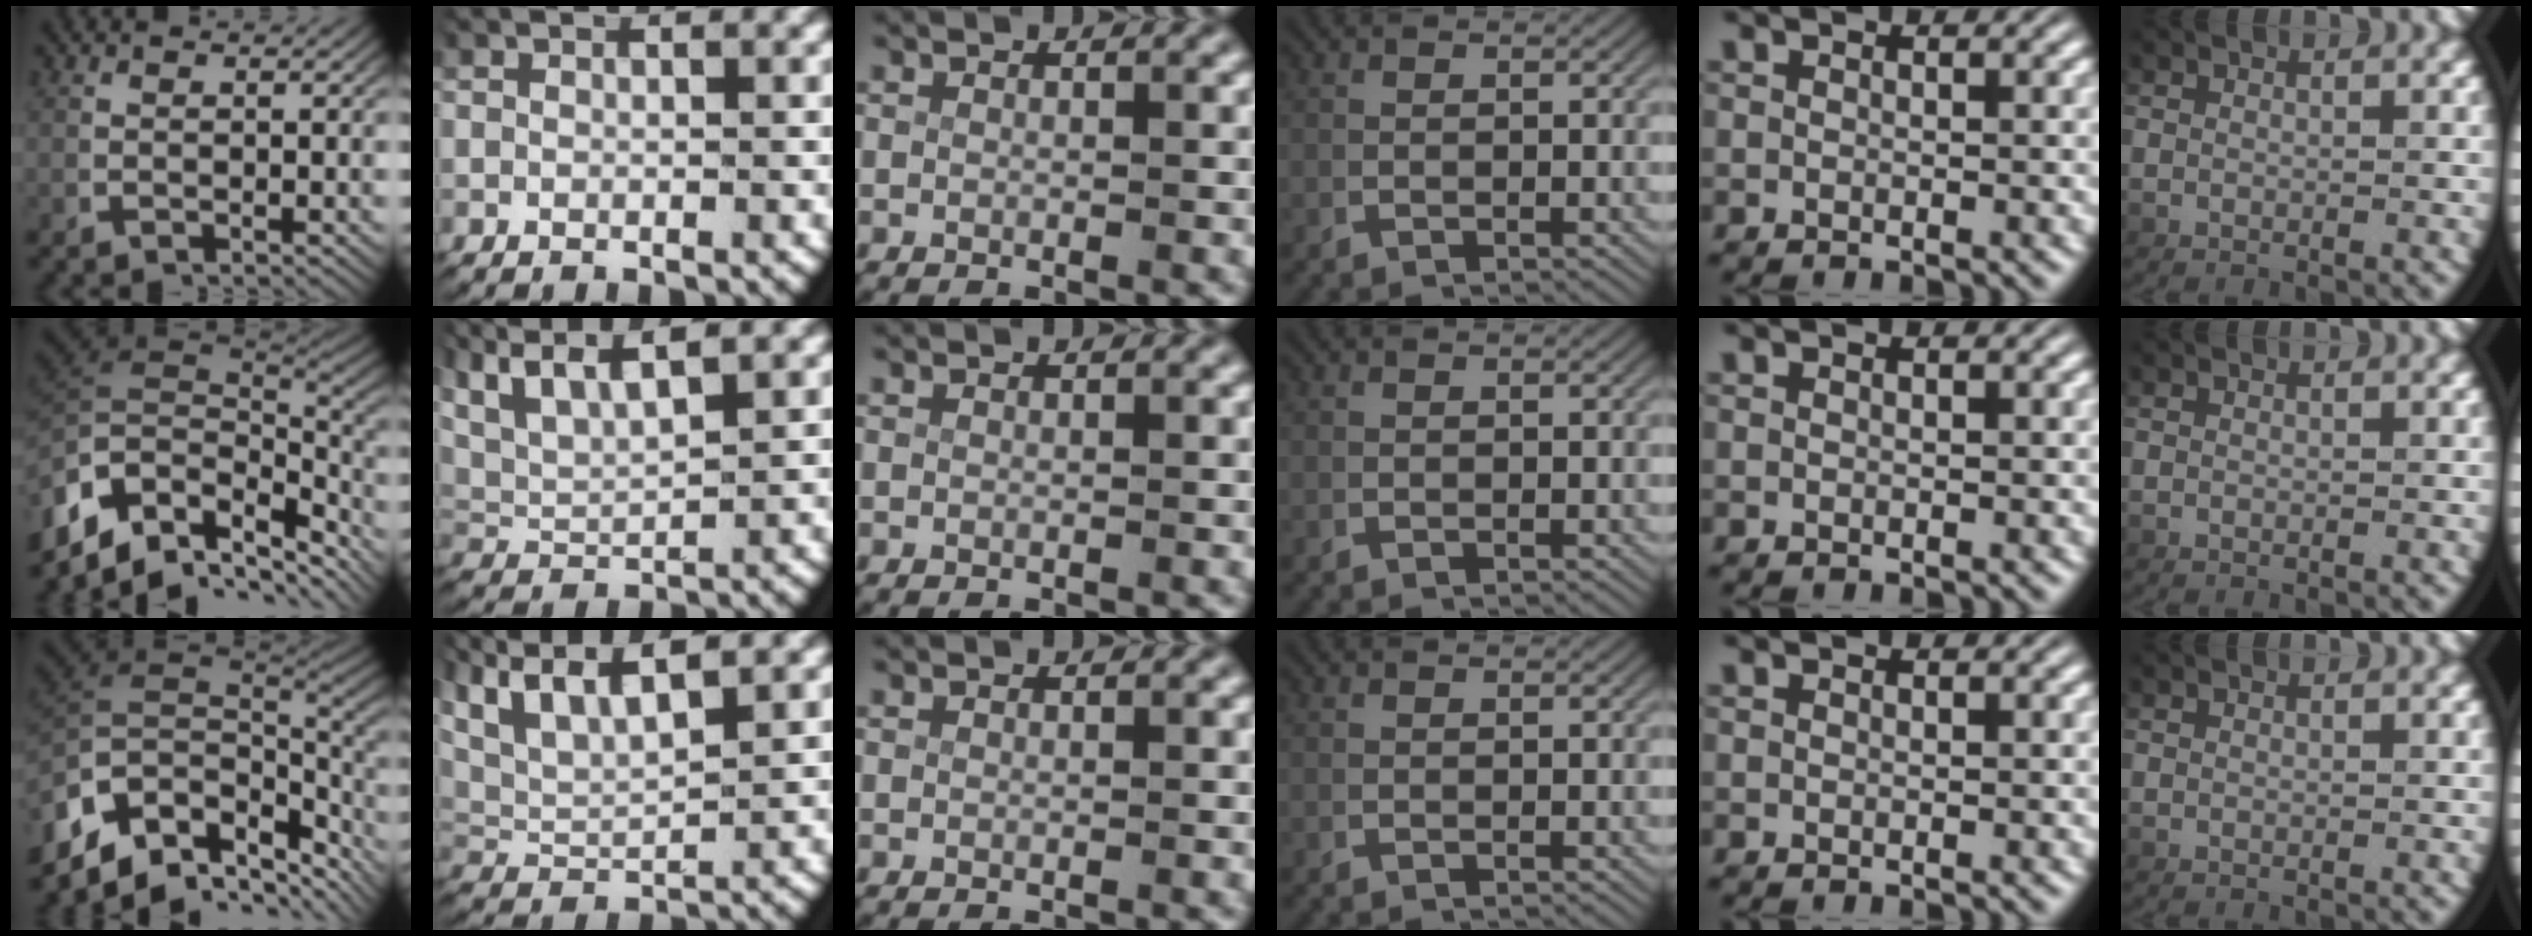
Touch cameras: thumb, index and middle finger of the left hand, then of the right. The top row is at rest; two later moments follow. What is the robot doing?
{"motion": "lift_and_place", "object": "coat"}